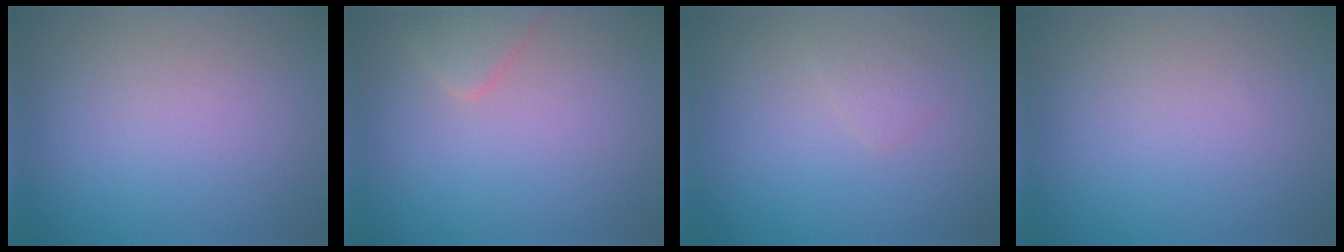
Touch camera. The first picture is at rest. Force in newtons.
{"total": 1.7, "press": 1.7, "slide": 0.1}
{"total": 0.9, "press": 0.9, "slide": 0.0}
{"total": 0.0}